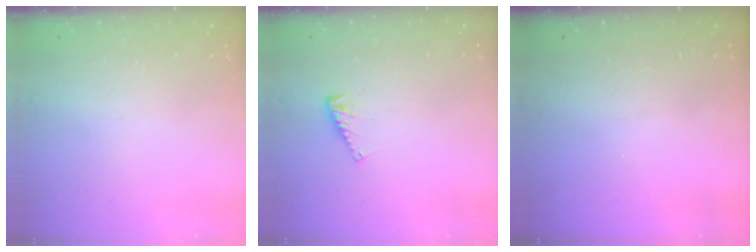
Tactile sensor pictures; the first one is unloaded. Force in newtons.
{"total": 4.4, "press": 4.4, "slide": 0.5}
{"total": 0.0}